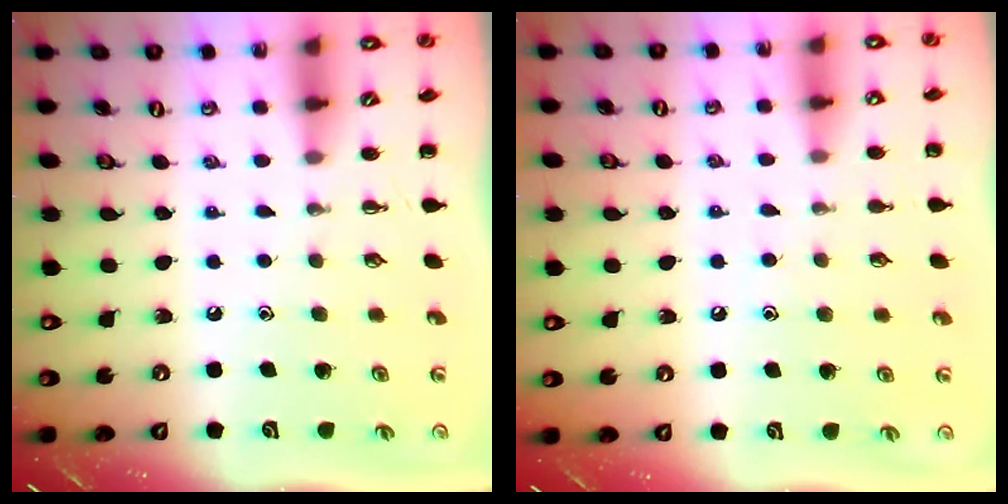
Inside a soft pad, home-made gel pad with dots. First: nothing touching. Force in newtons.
{"total": 5.9, "press": 5.7, "slide": 1.5}